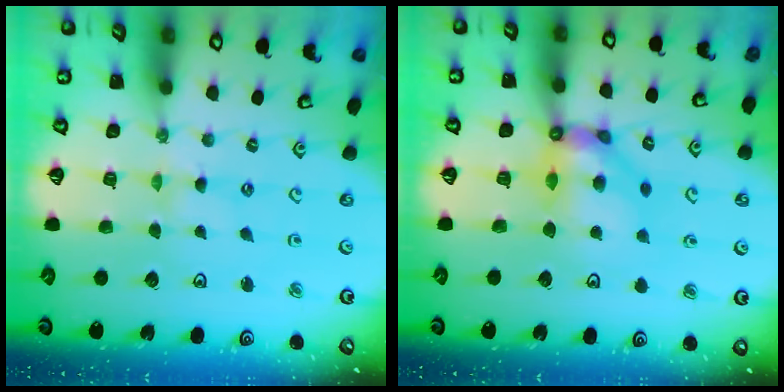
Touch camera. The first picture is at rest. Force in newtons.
{"total": 9.9, "press": 9.8, "slide": 1.0}